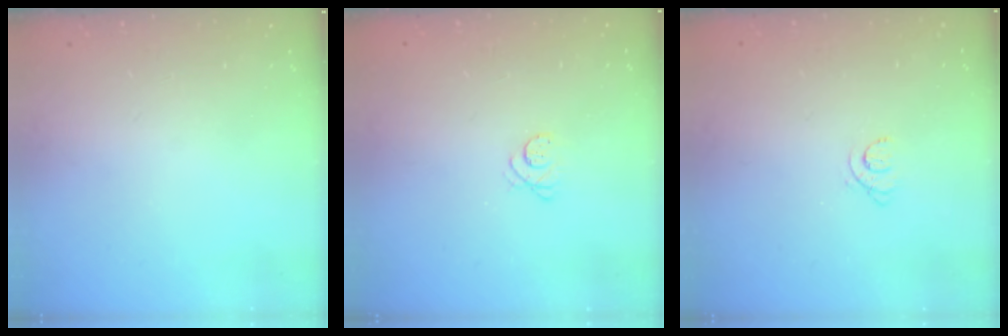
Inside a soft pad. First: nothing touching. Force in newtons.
{"total": 3.1, "press": 3.1, "slide": 0.4}
{"total": 3.6, "press": 3.6, "slide": 0.4}